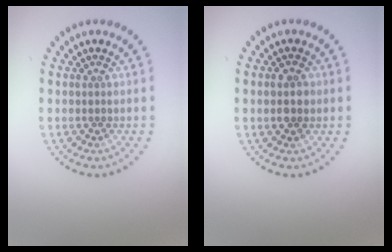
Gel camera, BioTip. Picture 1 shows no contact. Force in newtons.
{"total": 2.6, "press": 2.6, "slide": 0.1}